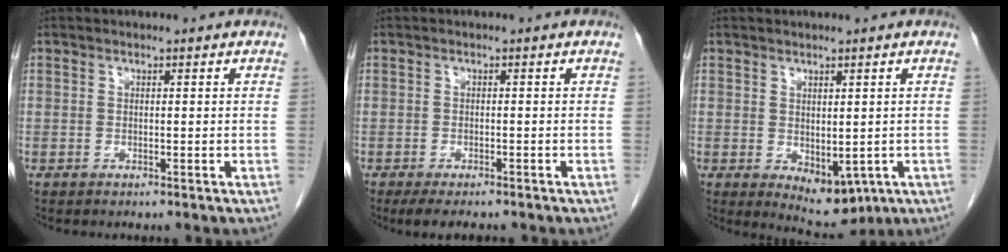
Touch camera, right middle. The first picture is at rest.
{"total": 5.2, "force": [-4.2, 1.4, 2.7], "torque": [-0.035, -0.008, -0.060]}
{"total": 5.9, "force": [-1.5, 3.0, 4.9], "torque": [-0.058, -0.017, -0.002]}